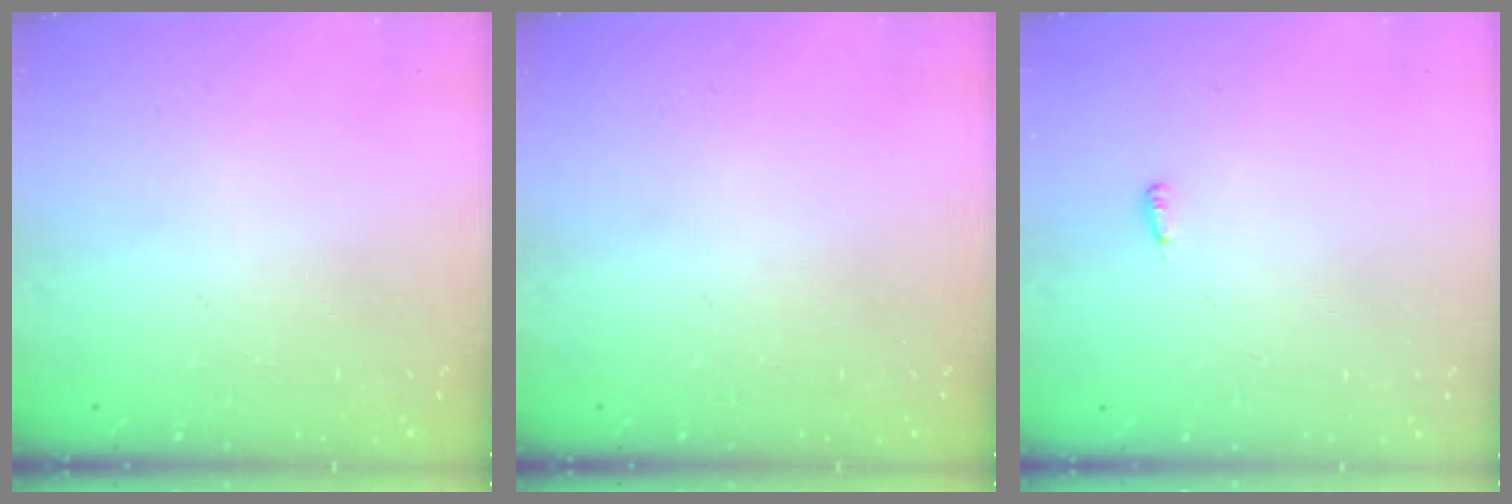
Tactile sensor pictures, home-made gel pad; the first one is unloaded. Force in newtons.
{"total": 0.0}
{"total": 2.7, "press": 2.6, "slide": 0.9}